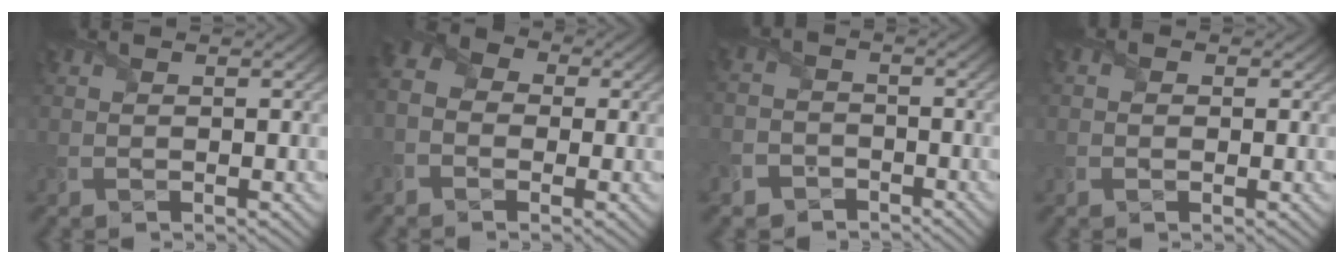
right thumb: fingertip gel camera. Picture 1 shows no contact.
{"total": 5.9, "force": [-1.6, 4.9, 3.0], "torque": [-0.080, -0.001, -0.040]}
{"total": 4.6, "force": [-3.2, 3.3, 0.5], "torque": [-0.017, -0.003, -0.074]}
{"total": 1.1, "force": [-0.2, 1.0, 0.4], "torque": [-0.013, 0.000, -0.003]}